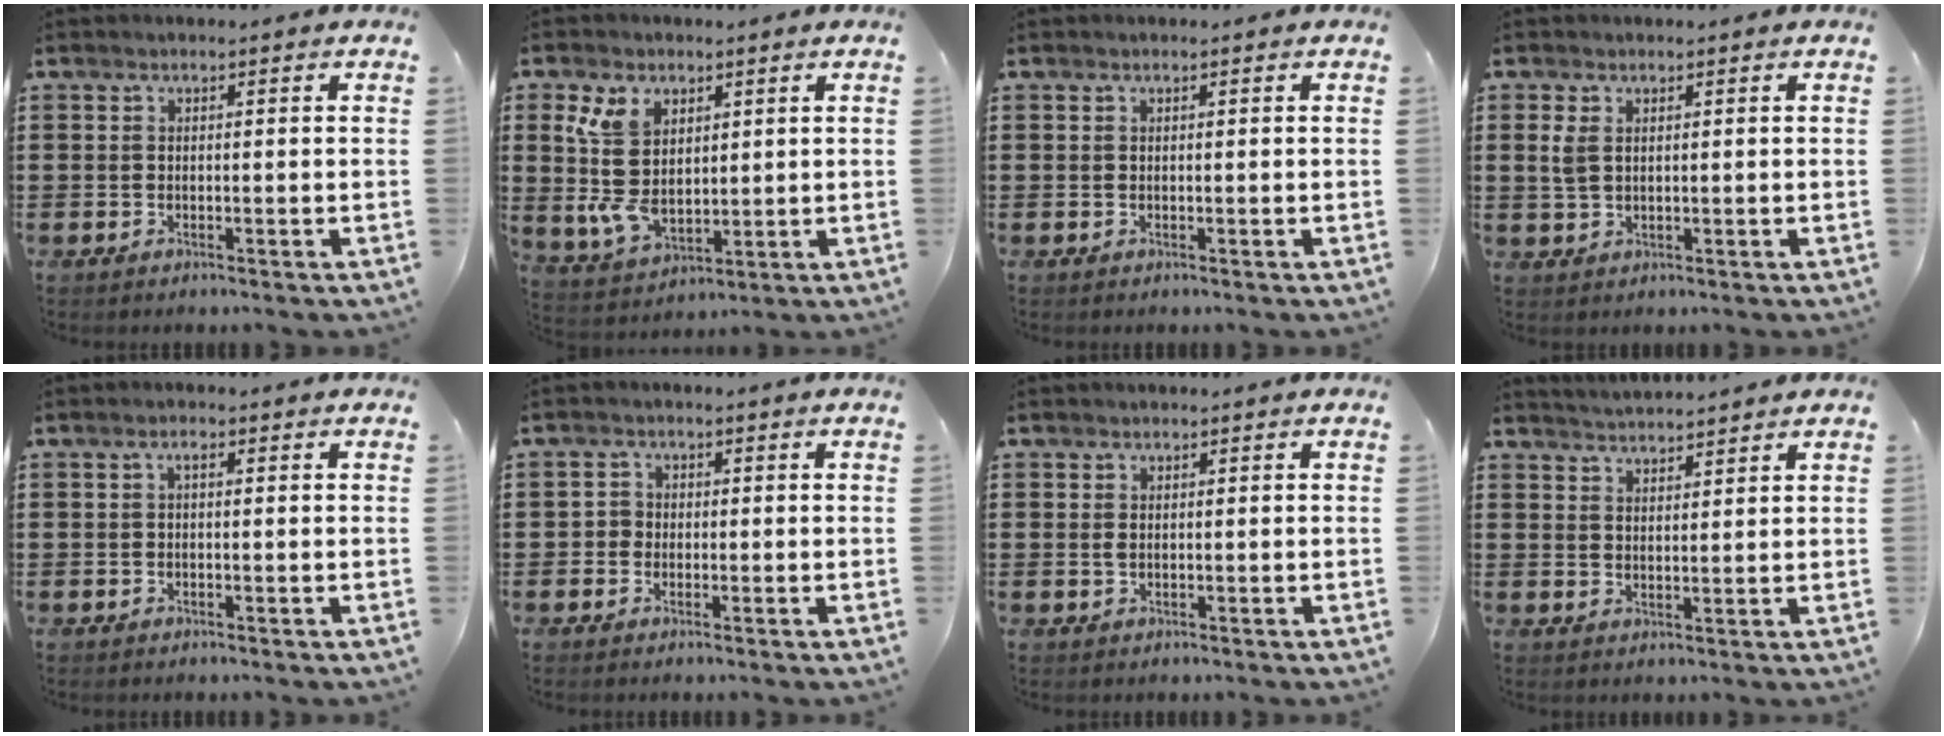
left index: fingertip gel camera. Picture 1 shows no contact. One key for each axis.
{"total": 9.1, "fx": 2.4, "fy": 6.1, "fz": 6.4, "tx": -0.166, "ty": 0.005, "tz": 0.042}
{"total": 0.0}
{"total": 2.3, "fx": 0.6, "fy": 1.5, "fz": 1.7, "tx": -0.046, "ty": 0.006, "tz": 0.008}
{"total": 1.0, "fx": 0.0, "fy": 0.4, "fz": 0.9, "tx": -0.017, "ty": 0.002, "tz": -0.001}
{"total": 1.6, "fx": -0.2, "fy": 1.6, "fz": 0.5, "tx": -0.016, "ty": 0.004, "tz": -0.007}
{"total": 1.1, "fx": 0.1, "fy": 0.8, "fz": 0.7, "tx": -0.016, "ty": 0.006, "tz": 0.002}
{"total": 2.8, "fx": 2.7, "fy": -0.4, "fz": -0.1, "tx": -0.007, "ty": -0.010, "tz": 0.051}